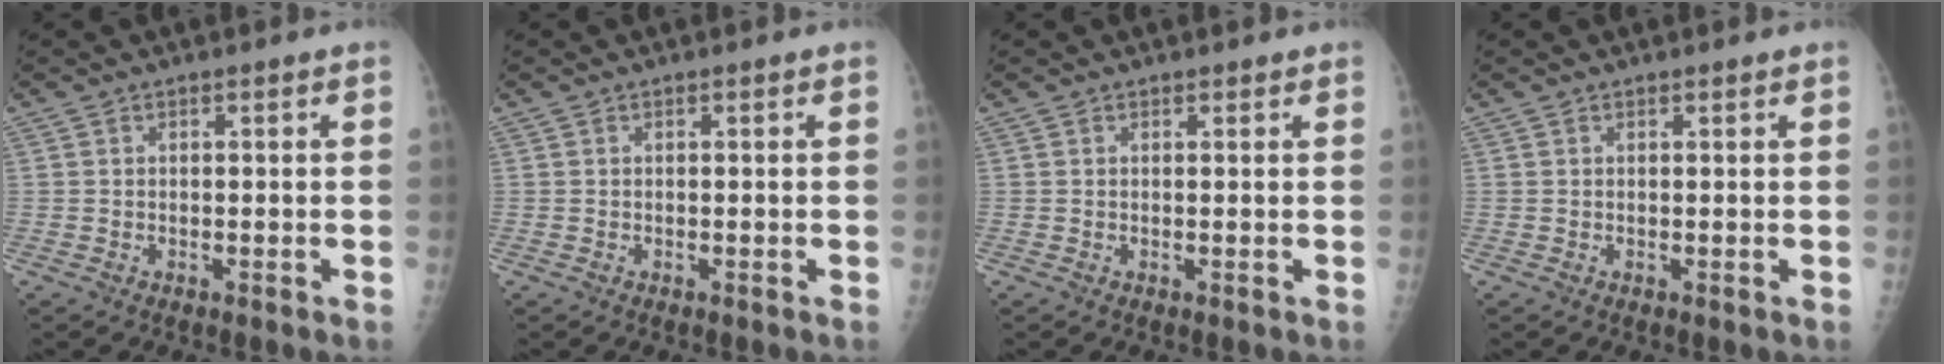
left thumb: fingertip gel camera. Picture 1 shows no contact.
{"total": 0.0}
{"total": 0.5, "force": [0.4, 0.2, 0.0], "torque": [-0.004, -0.003, 0.005]}
{"total": 0.6, "force": [0.5, 0.1, 0.2], "torque": [-0.005, 0.001, 0.008]}